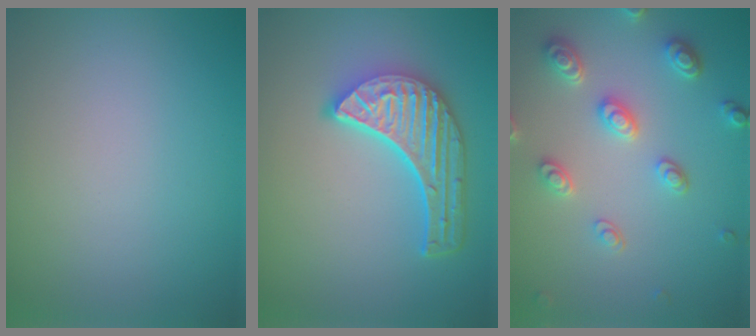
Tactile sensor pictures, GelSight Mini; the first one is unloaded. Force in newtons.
{"total": 5.6, "press": 4.4, "slide": 3.5}
{"total": 4.4, "press": 3.6, "slide": 2.5}